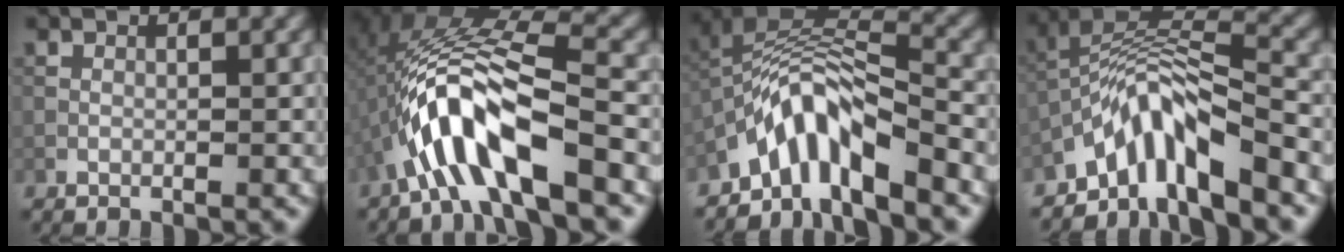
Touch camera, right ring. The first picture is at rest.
{"total": 8.6, "force": [-3.9, 2.2, 7.3], "torque": [-0.139, 0.018, -0.068]}
{"total": 6.5, "force": [-4.3, 2.1, 4.4], "torque": [-0.066, 0.007, -0.083]}
{"total": 6.7, "force": [-4.5, 1.8, 4.6], "torque": [-0.072, 0.007, -0.085]}